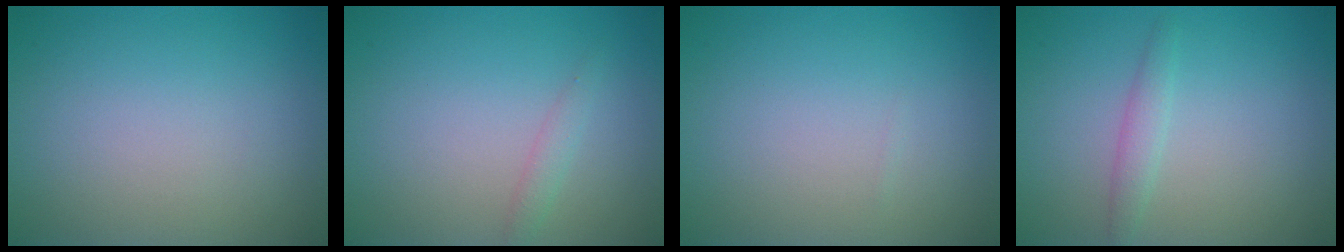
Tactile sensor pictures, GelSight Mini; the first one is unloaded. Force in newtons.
{"total": 1.1, "press": 1.1, "slide": 0.1}
{"total": 0.0}
{"total": 1.5, "press": 1.5, "slide": 0.0}